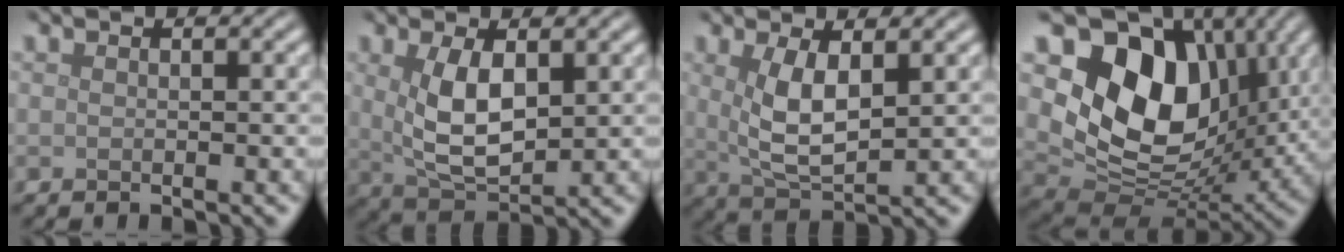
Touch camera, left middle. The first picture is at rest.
{"total": 5.4, "force": [1.1, 2.5, 4.7], "torque": [-0.100, -0.005, 0.029]}
{"total": 4.6, "force": [1.2, 1.6, 4.2], "torque": [-0.089, -0.006, 0.029]}
{"total": 12.7, "force": [4.1, 9.3, 7.7], "torque": [-0.135, -0.013, 0.075]}